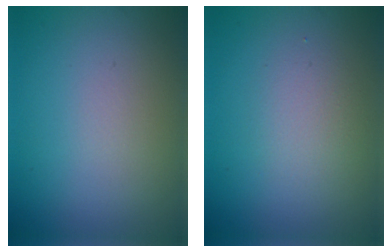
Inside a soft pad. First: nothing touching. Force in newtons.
{"total": 1.8, "press": 1.8, "slide": 0.0}